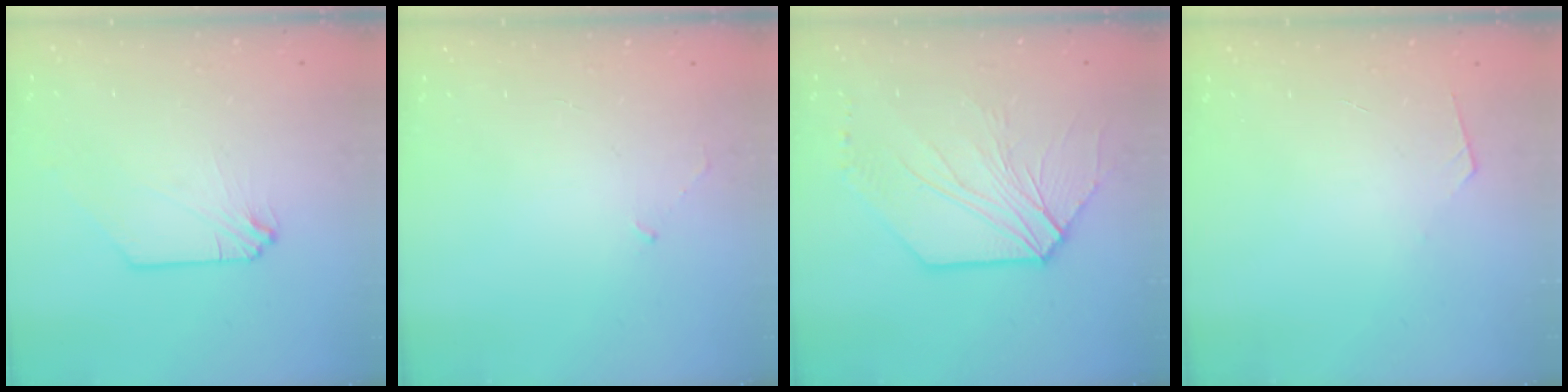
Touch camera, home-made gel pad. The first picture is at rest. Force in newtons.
{"total": 2.5, "press": 2.4, "slide": 0.6}
{"total": 8.1, "press": 8.0, "slide": 1.4}
{"total": 4.3, "press": 4.2, "slide": 0.6}